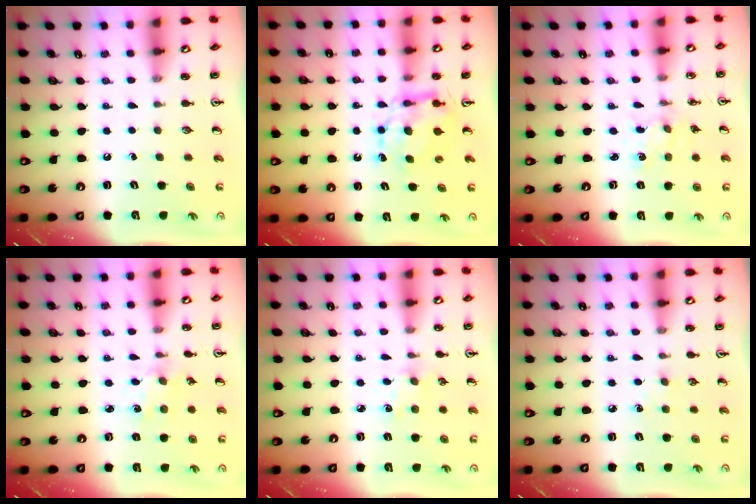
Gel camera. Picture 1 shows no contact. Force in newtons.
{"total": 7.2, "press": 7.2, "slide": 0.3}
{"total": 0.7, "press": 0.7, "slide": 0.1}
{"total": 1.3, "press": 1.3, "slide": 0.3}
{"total": 2.9, "press": 2.8, "slide": 0.5}
{"total": 2.8, "press": 2.8, "slide": 0.4}